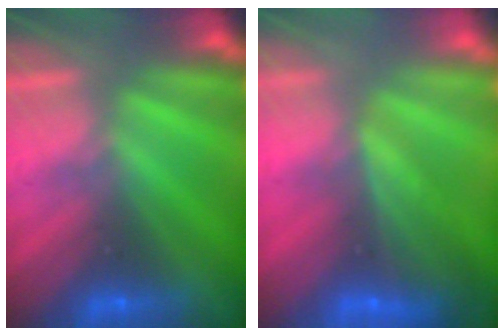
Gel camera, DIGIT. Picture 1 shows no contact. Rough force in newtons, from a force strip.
{"total": 7.9}